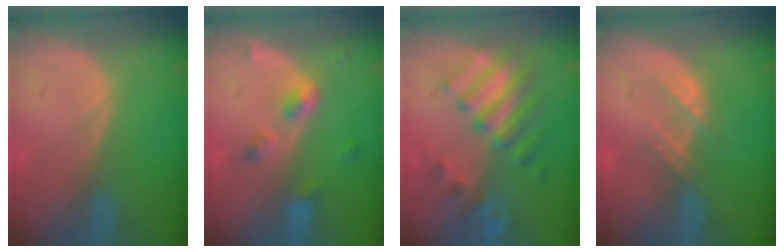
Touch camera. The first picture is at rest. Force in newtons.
{"total": 4.4, "press": 4.0, "slide": 1.9}
{"total": 8.5, "press": 7.9, "slide": 3.0}
{"total": 2.7, "press": 2.7, "slide": 0.3}